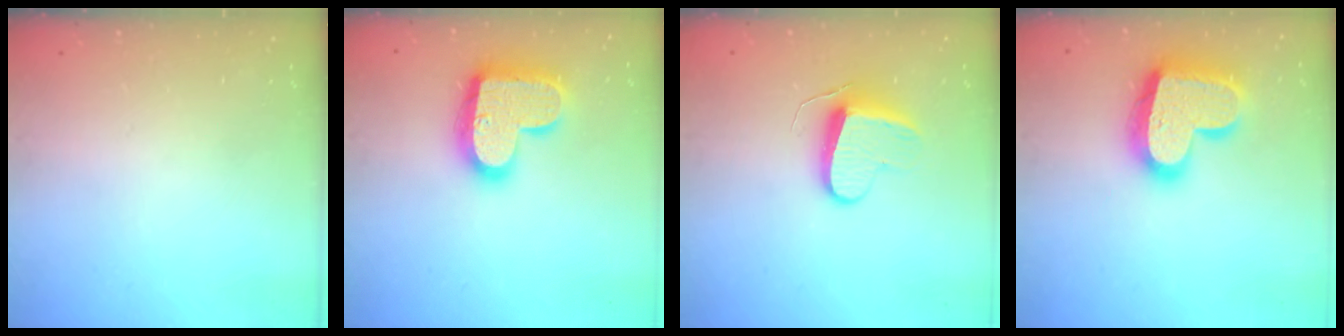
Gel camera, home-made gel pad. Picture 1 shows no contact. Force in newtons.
{"total": 18.9, "press": 18.9, "slide": 1.1}
{"total": 9.1, "press": 9.0, "slide": 0.6}
{"total": 21.7, "press": 21.6, "slide": 1.5}